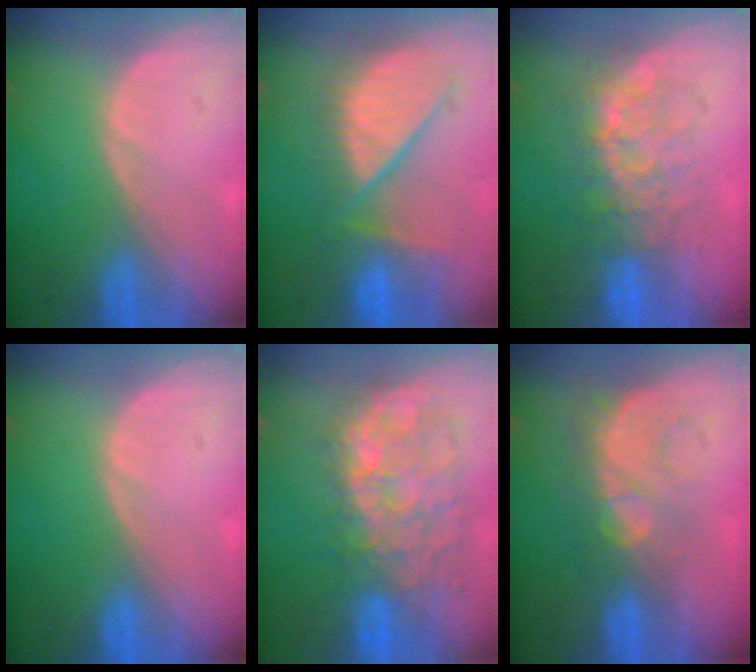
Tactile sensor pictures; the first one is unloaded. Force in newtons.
{"total": 10.1, "press": 9.5, "slide": 3.5}
{"total": 7.7, "press": 7.5, "slide": 1.6}
{"total": 0.0}
{"total": 11.0, "press": 10.3, "slide": 3.9}
{"total": 8.8, "press": 7.6, "slide": 4.5}